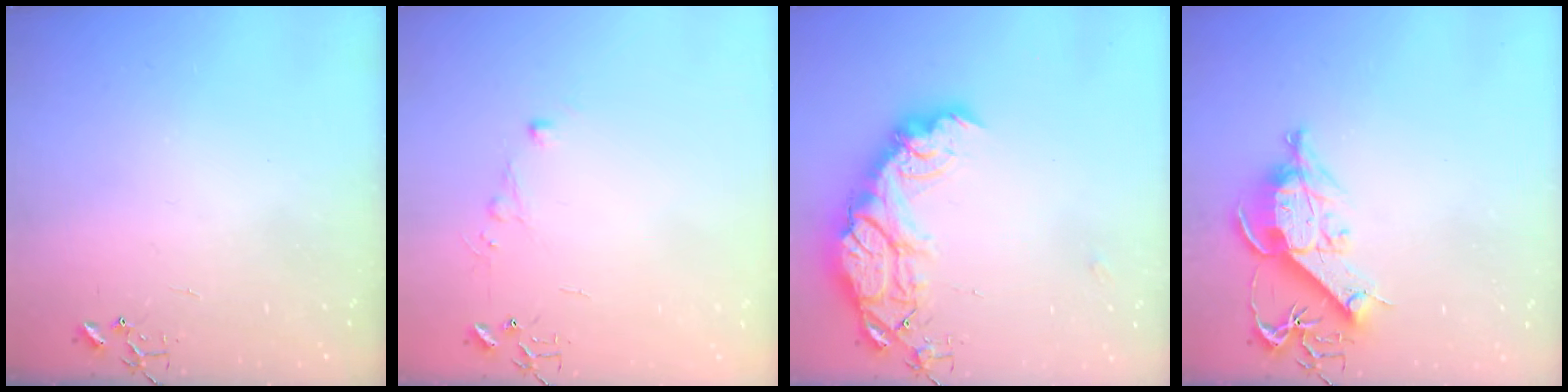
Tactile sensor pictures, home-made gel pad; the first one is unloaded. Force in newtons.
{"total": 4.4, "press": 4.4, "slide": 0.5}
{"total": 19.2, "press": 19.1, "slide": 1.5}
{"total": 11.0, "press": 11.0, "slide": 1.3}